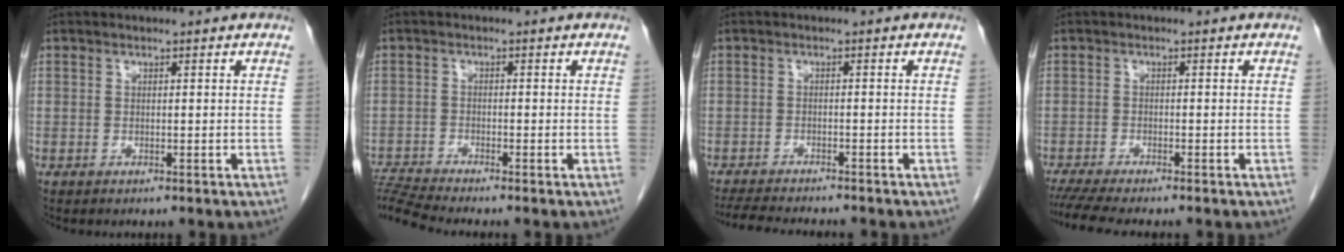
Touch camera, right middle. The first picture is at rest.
{"total": 4.9, "force": [-4.5, -1.7, 0.8], "torque": [-0.027, -0.009, -0.089]}
{"total": 9.0, "force": [-8.1, 0.9, 3.7], "torque": [-0.055, -0.015, -0.121]}
{"total": 6.5, "force": [-5.6, 0.0, 3.3], "torque": [-0.047, -0.015, -0.090]}